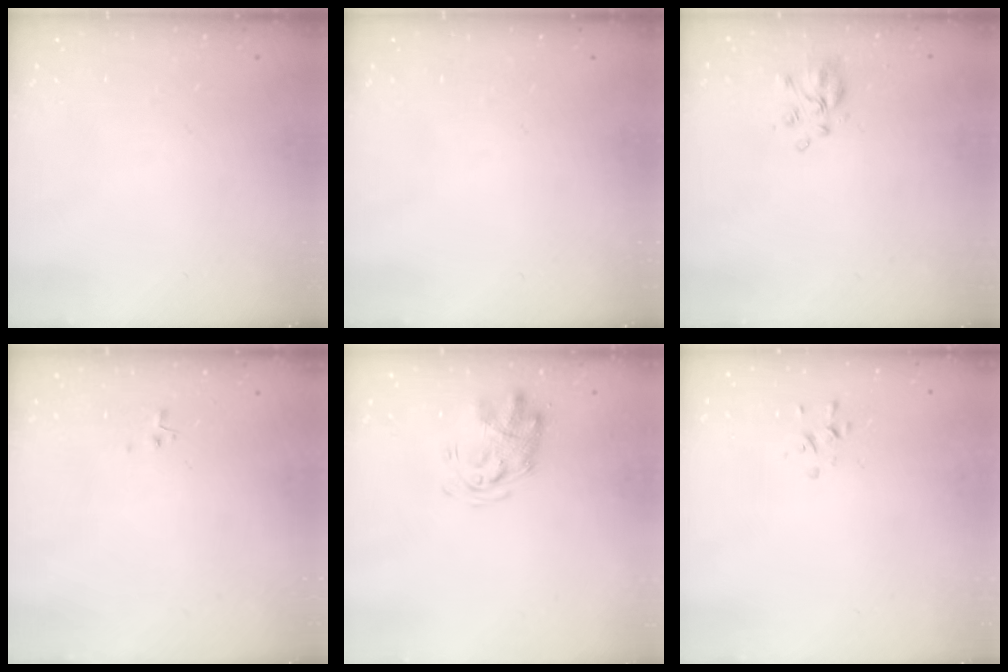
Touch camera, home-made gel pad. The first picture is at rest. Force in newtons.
{"total": 0.0}
{"total": 6.5, "press": 6.4, "slide": 1.3}
{"total": 1.0, "press": 0.9, "slide": 0.4}
{"total": 3.3, "press": 3.2, "slide": 0.8}
{"total": 0.6, "press": 0.4, "slide": 0.5}